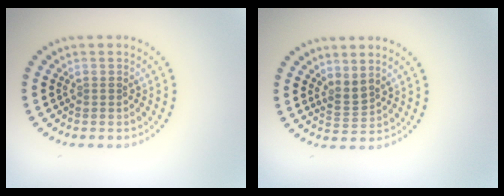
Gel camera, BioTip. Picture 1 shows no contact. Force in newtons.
{"total": 1.9, "press": 1.4, "slide": 1.3}